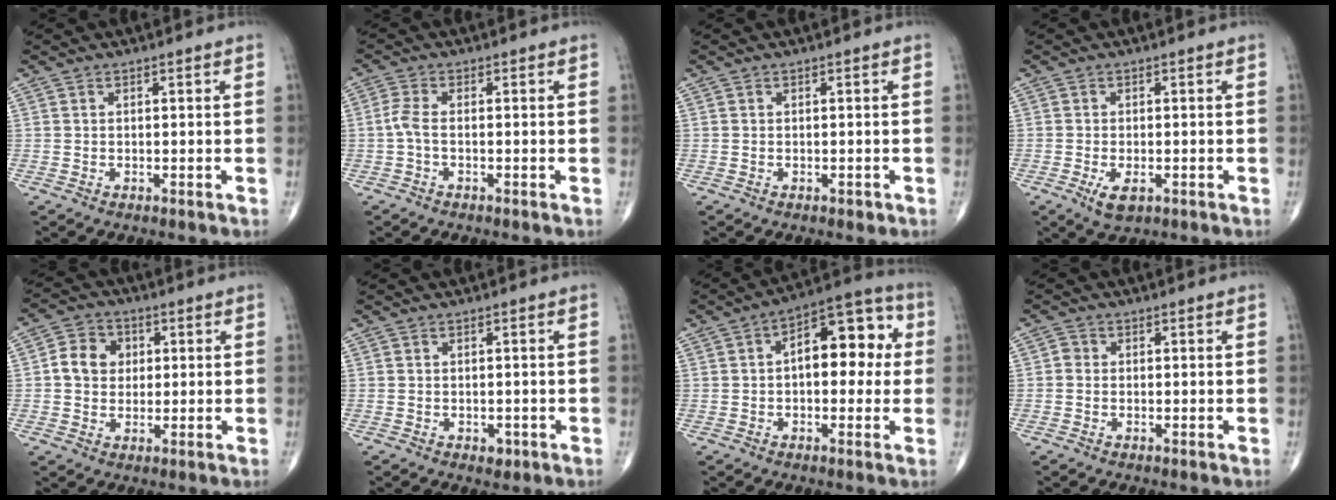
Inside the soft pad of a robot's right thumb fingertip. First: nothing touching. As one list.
[{"total": 2.6, "force": [-0.7, 0.9, 2.4], "torque": [-0.061, 0.001, -0.019]}, {"total": 0.7, "force": [-0.4, 0.4, 0.4], "torque": [-0.002, 0.000, -0.005]}, {"total": 3.6, "force": [-1.4, 1.7, 2.9], "torque": [-0.051, -0.006, -0.022]}, {"total": 7.2, "force": [1.0, 6.1, 3.7], "torque": [-0.040, 0.008, 0.010]}, {"total": 1.5, "force": [-0.6, 1.0, 0.9], "torque": [-0.005, 0.001, -0.006]}, {"total": 13.6, "force": [1.4, 7.3, 11.4], "torque": [-0.123, 0.036, 0.010]}, {"total": 1.2, "force": [-0.2, 1.1, 0.5], "torque": [-0.002, 0.003, -0.008]}]